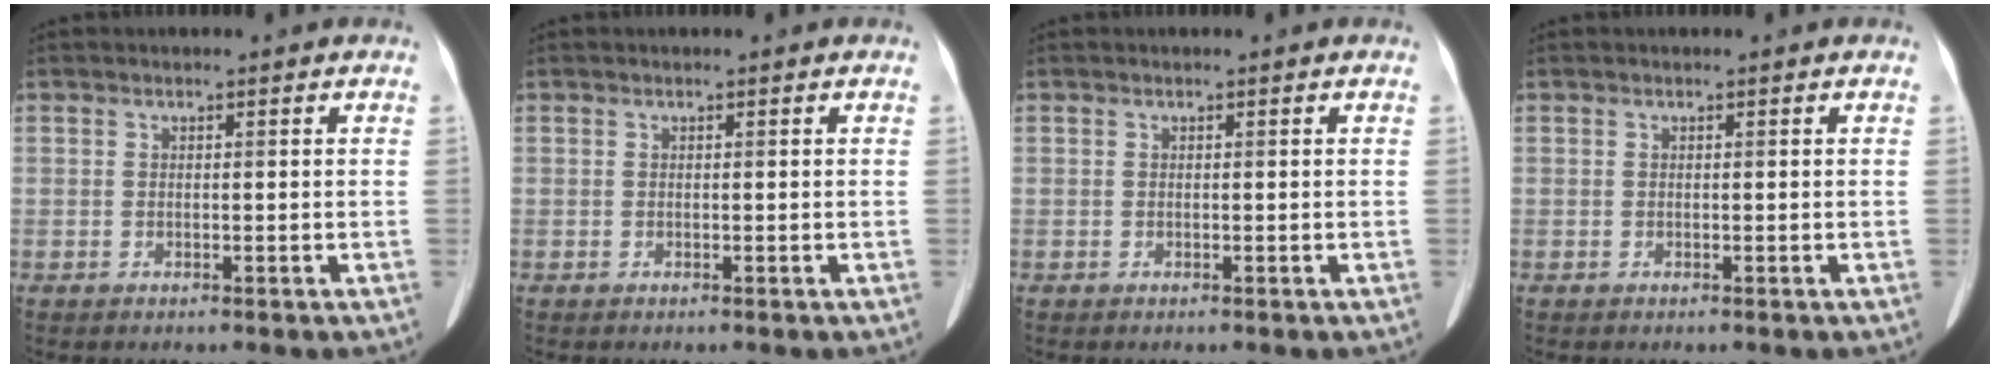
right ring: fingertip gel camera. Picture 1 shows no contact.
{"total": 0.0}
{"total": 0.0}
{"total": 0.0}